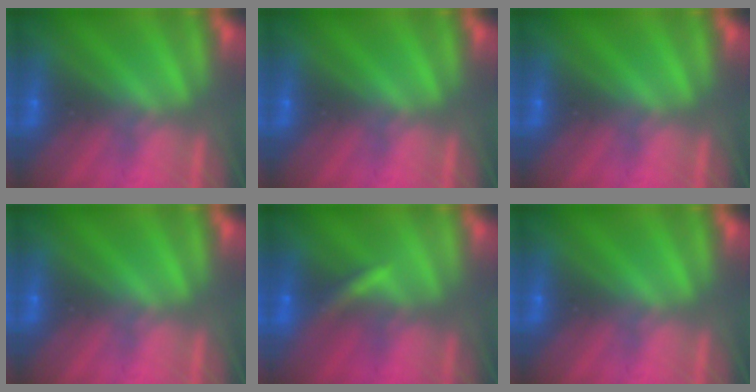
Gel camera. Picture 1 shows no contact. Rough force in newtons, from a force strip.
{"total": 0.0}
{"total": 0.0}
{"total": 0.0}
{"total": 3.5}
{"total": 0.0}